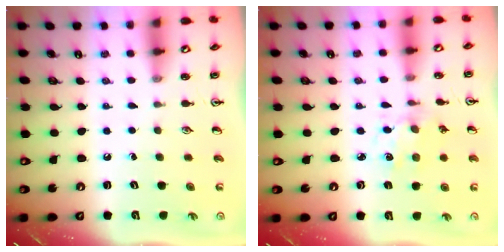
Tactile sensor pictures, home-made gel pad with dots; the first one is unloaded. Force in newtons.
{"total": 2.5, "press": 2.5, "slide": 0.2}